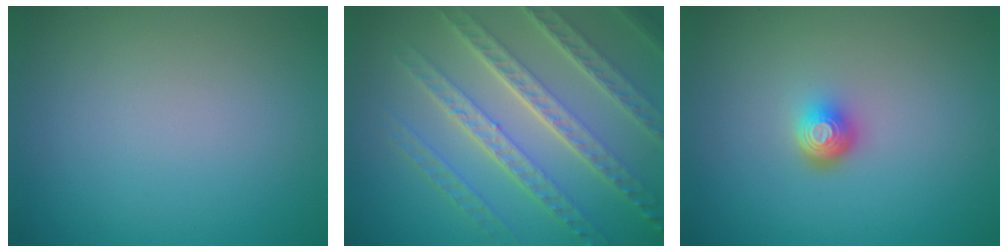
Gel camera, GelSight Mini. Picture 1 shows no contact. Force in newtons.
{"total": 8.0, "press": 5.6, "slide": 5.8}
{"total": 2.2, "press": 1.5, "slide": 1.6}